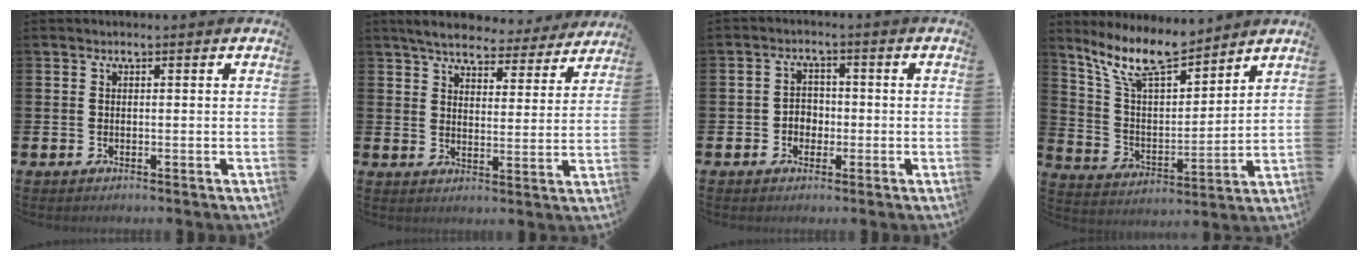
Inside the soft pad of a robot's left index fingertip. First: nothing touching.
{"total": 5.7, "force": [5.4, 1.1, 1.2], "torque": [-0.039, -0.036, 0.092]}
{"total": 2.7, "force": [-0.9, 2.3, 1.1], "torque": [-0.022, 0.007, -0.023]}
{"total": 10.6, "force": [9.1, 2.5, 4.8], "torque": [-0.132, -0.038, 0.167]}